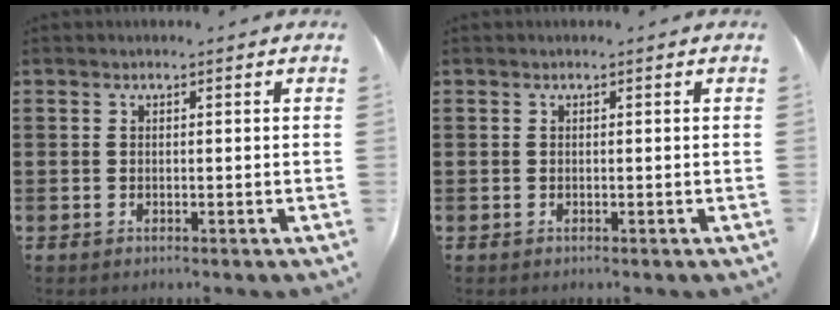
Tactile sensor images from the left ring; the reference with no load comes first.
{"total": 0.0}